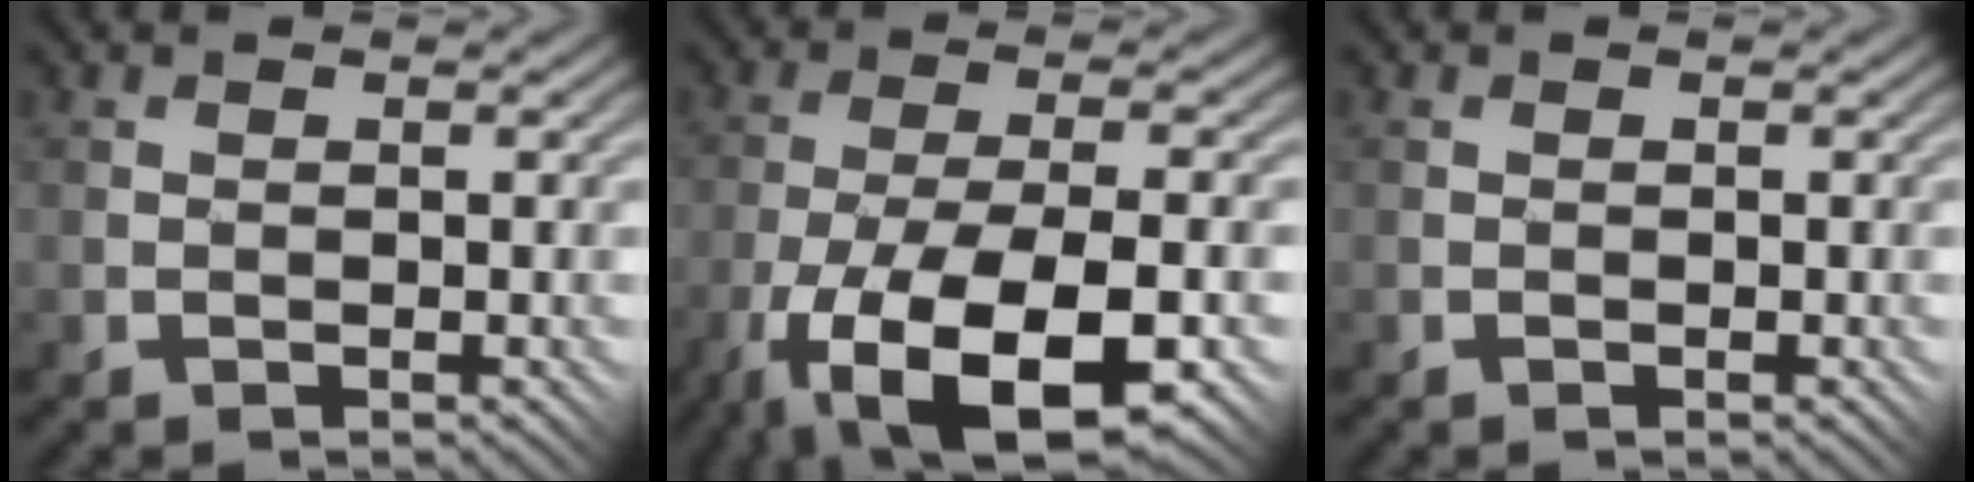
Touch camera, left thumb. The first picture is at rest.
{"total": 14.3, "force": [-7.6, 5.0, 11.0], "torque": [-0.204, -0.018, -0.121]}
{"total": 0.0}